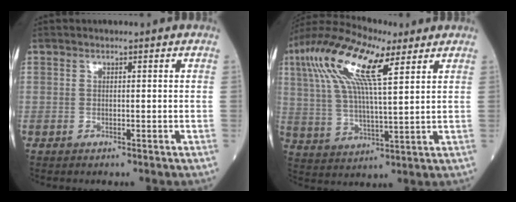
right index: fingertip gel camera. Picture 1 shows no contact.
{"total": 15.6, "force": [7.4, 3.5, 13.3], "torque": [-0.271, 0.026, 0.132]}